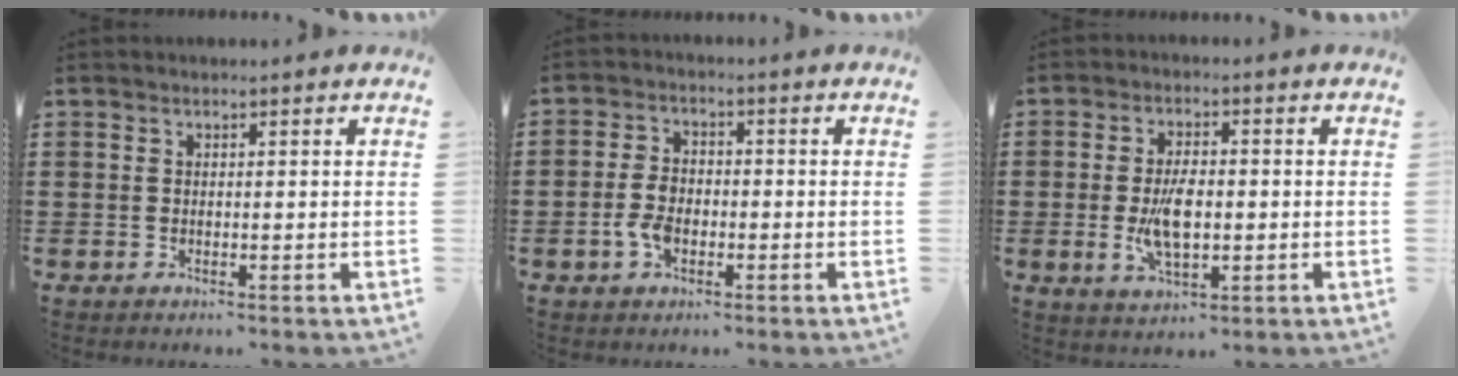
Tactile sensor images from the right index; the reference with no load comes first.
{"total": 4.4, "force": [-1.3, 2.8, 3.2], "torque": [-0.078, -0.001, -0.029]}
{"total": 6.7, "force": [-0.7, 3.2, 5.9], "torque": [-0.131, -0.004, -0.018]}